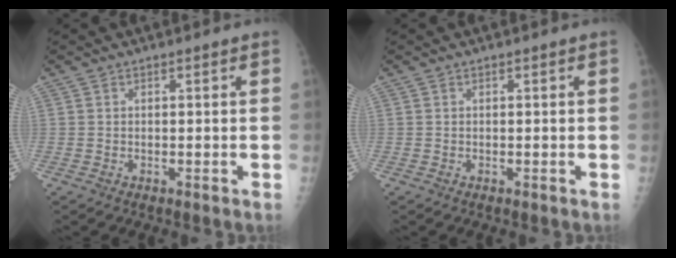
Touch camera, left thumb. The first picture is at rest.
{"total": 0.0}